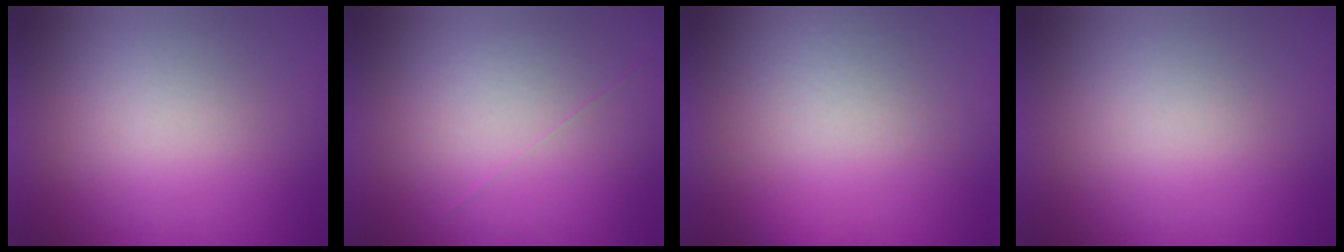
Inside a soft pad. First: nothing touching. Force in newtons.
{"total": 1.0}
{"total": 5.7}
{"total": 0.0}